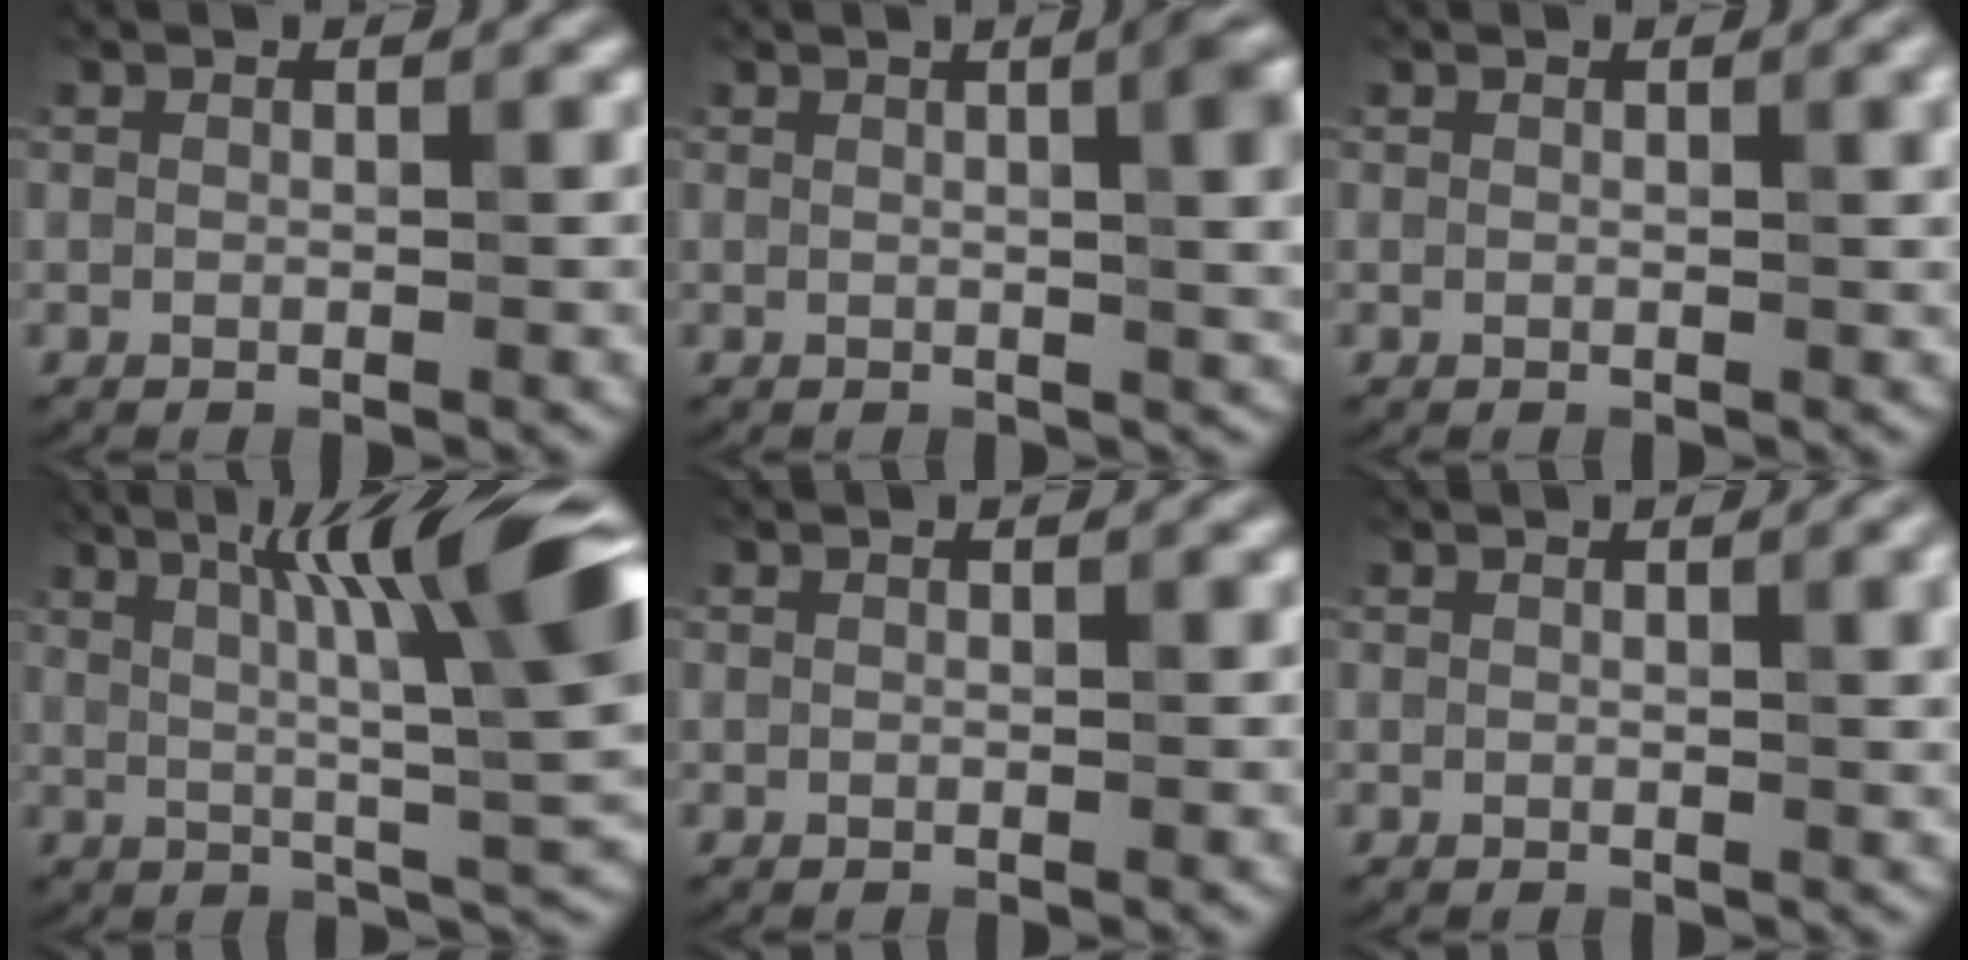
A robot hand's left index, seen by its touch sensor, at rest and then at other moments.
{"total": 8.4, "force": [1.9, 3.7, 7.3], "torque": [-0.038, 0.022, 0.019]}
{"total": 1.9, "force": [0.6, 0.6, 1.7], "torque": [-0.016, 0.005, 0.008]}
{"total": 12.3, "force": [4.1, 1.9, 11.4], "torque": [-0.162, 0.016, 0.068]}
{"total": 0.0}
{"total": 2.6, "force": [0.7, 0.9, 2.4], "torque": [-0.021, 0.006, 0.007]}